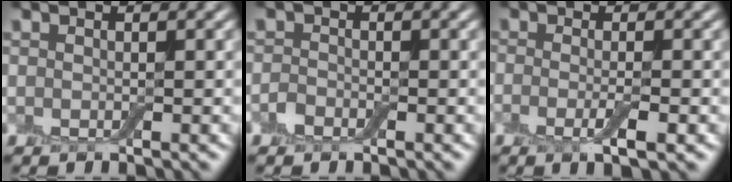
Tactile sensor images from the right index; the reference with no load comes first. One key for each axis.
{"total": 1.2, "fx": -0.7, "fy": 0.8, "fz": 0.6, "tx": -0.011, "ty": 0.002, "tz": -0.017}
{"total": 2.5, "fx": -0.8, "fy": 0.6, "fz": 2.3, "tx": -0.044, "ty": -0.008, "tz": -0.018}